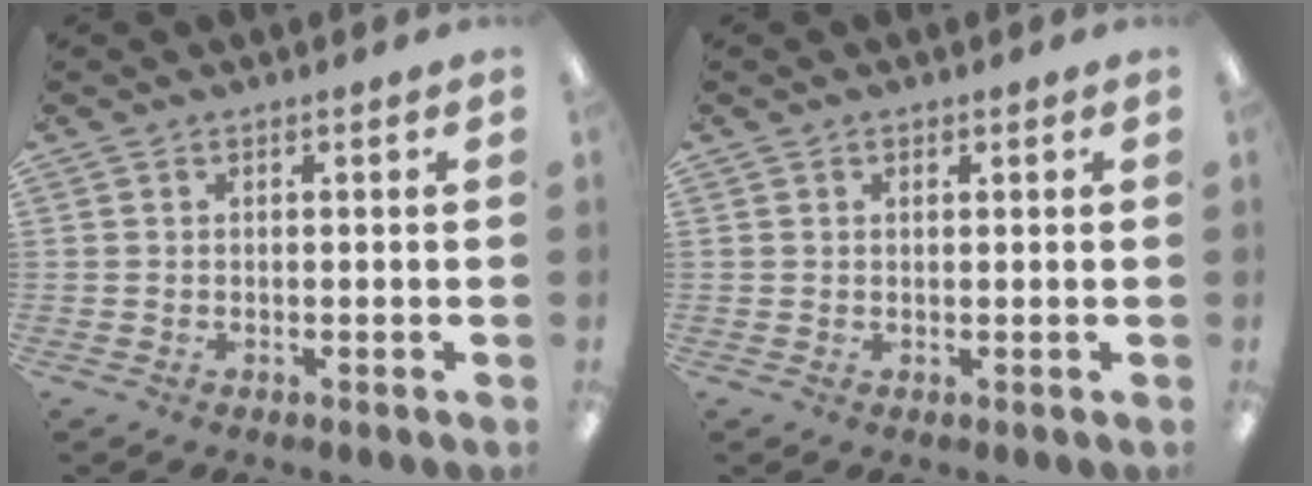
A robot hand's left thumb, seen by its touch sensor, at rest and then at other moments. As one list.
[{"total": 1.0, "force": [0.7, 0.7, 0.1], "torque": [-0.003, 0.002, 0.012]}]